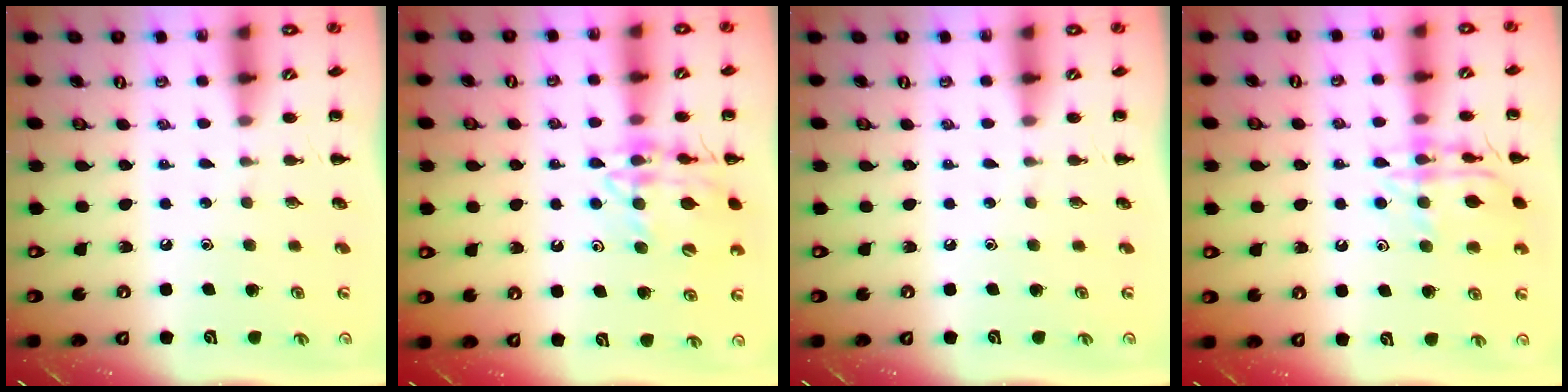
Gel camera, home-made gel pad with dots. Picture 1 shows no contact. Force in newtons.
{"total": 14.7, "press": 14.6, "slide": 1.9}
{"total": 0.0}
{"total": 14.8, "press": 14.8, "slide": 0.8}